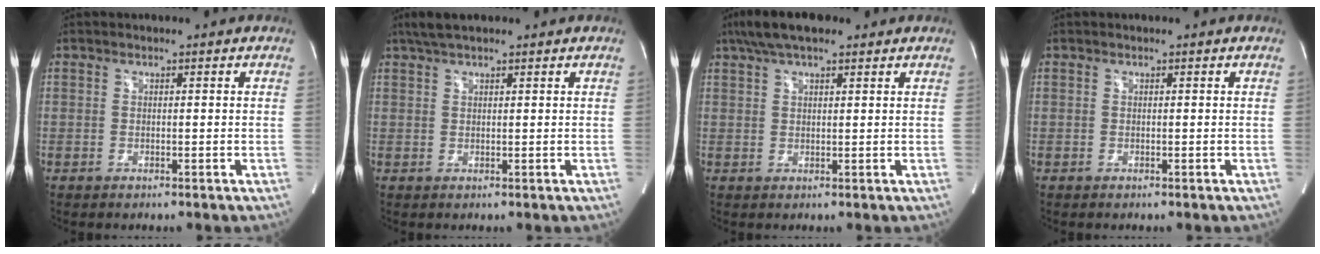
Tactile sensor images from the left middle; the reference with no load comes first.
{"total": 4.1, "force": [3.2, 0.8, 2.4], "torque": [-0.047, 0.024, 0.059]}
{"total": 7.7, "force": [5.7, 2.2, 4.8], "torque": [-0.091, 0.032, 0.098]}
{"total": 0.0}